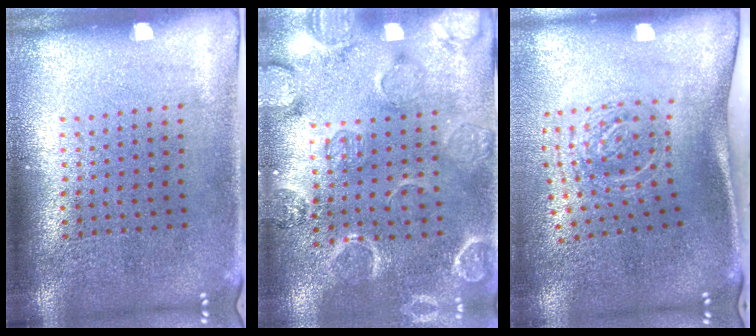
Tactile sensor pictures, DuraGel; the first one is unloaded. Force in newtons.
{"total": 2.3, "press": 2.2, "slide": 0.6}
{"total": 1.9, "press": 1.4, "slide": 1.4}